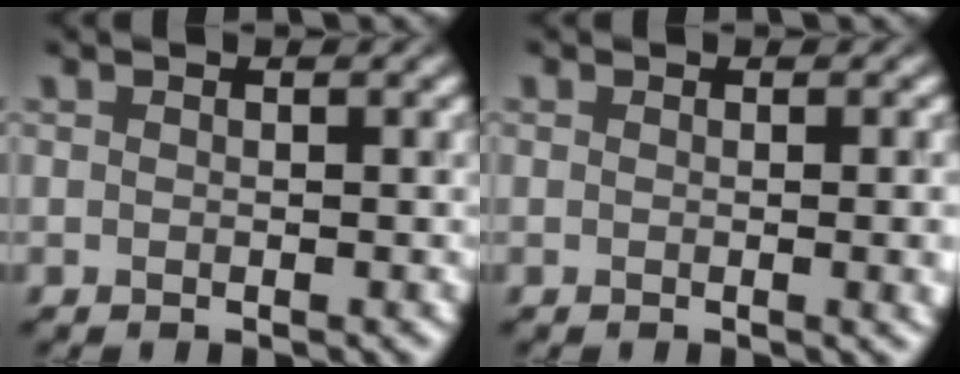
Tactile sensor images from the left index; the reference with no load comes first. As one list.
[{"total": 2.7, "force": [-0.1, 1.0, 2.5], "torque": [-0.018, -0.004, 0.001]}]